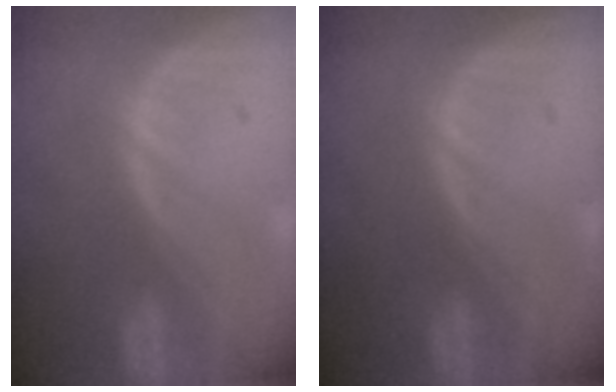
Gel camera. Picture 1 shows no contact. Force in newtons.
{"total": 0.0}